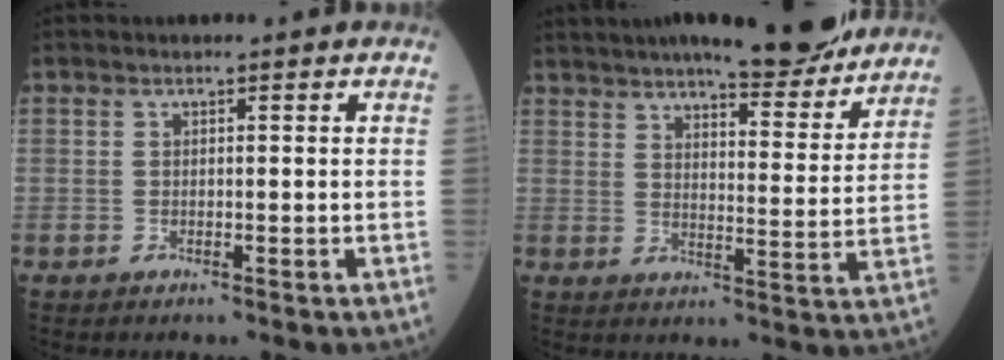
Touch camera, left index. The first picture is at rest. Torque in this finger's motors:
{"motor_torque": [0.37, -0.56, 1.05, 0.21]}